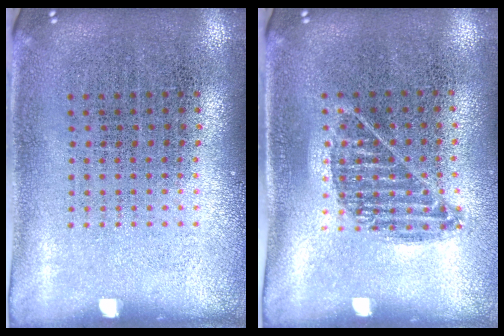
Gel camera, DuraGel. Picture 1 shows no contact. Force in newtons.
{"total": 0.9, "press": 0.8, "slide": 0.4}